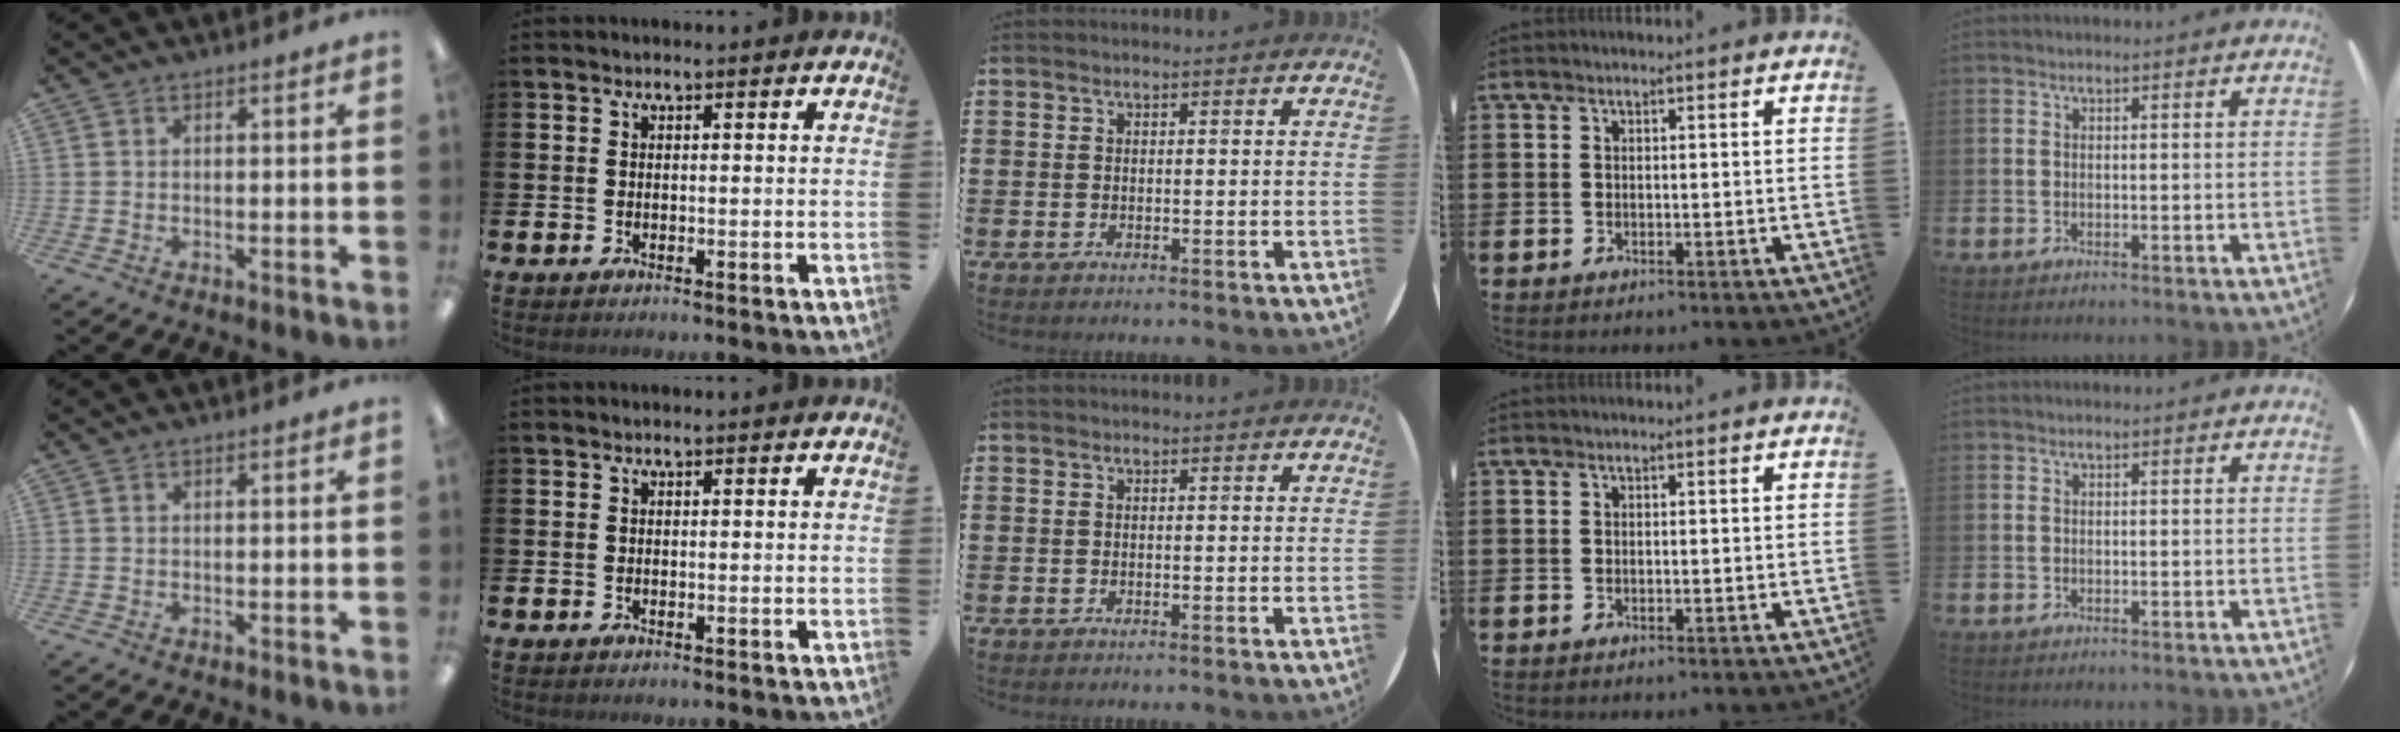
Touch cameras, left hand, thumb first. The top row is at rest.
{}